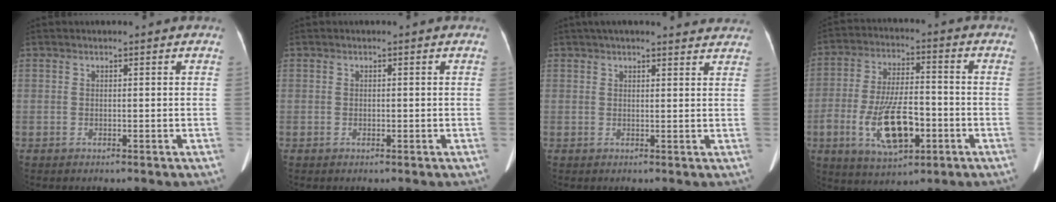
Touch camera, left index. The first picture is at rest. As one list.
[{"total": 0.5, "force": [-0.2, 0.3, 0.3], "torque": [-0.006, 0.000, -0.004]}, {"total": 14.1, "force": [12.7, 2.5, 5.4], "torque": [-0.061, 0.037, 0.149]}, {"total": 12.7, "force": [-4.3, 4.9, 10.9], "torque": [-0.213, -0.001, -0.070]}]